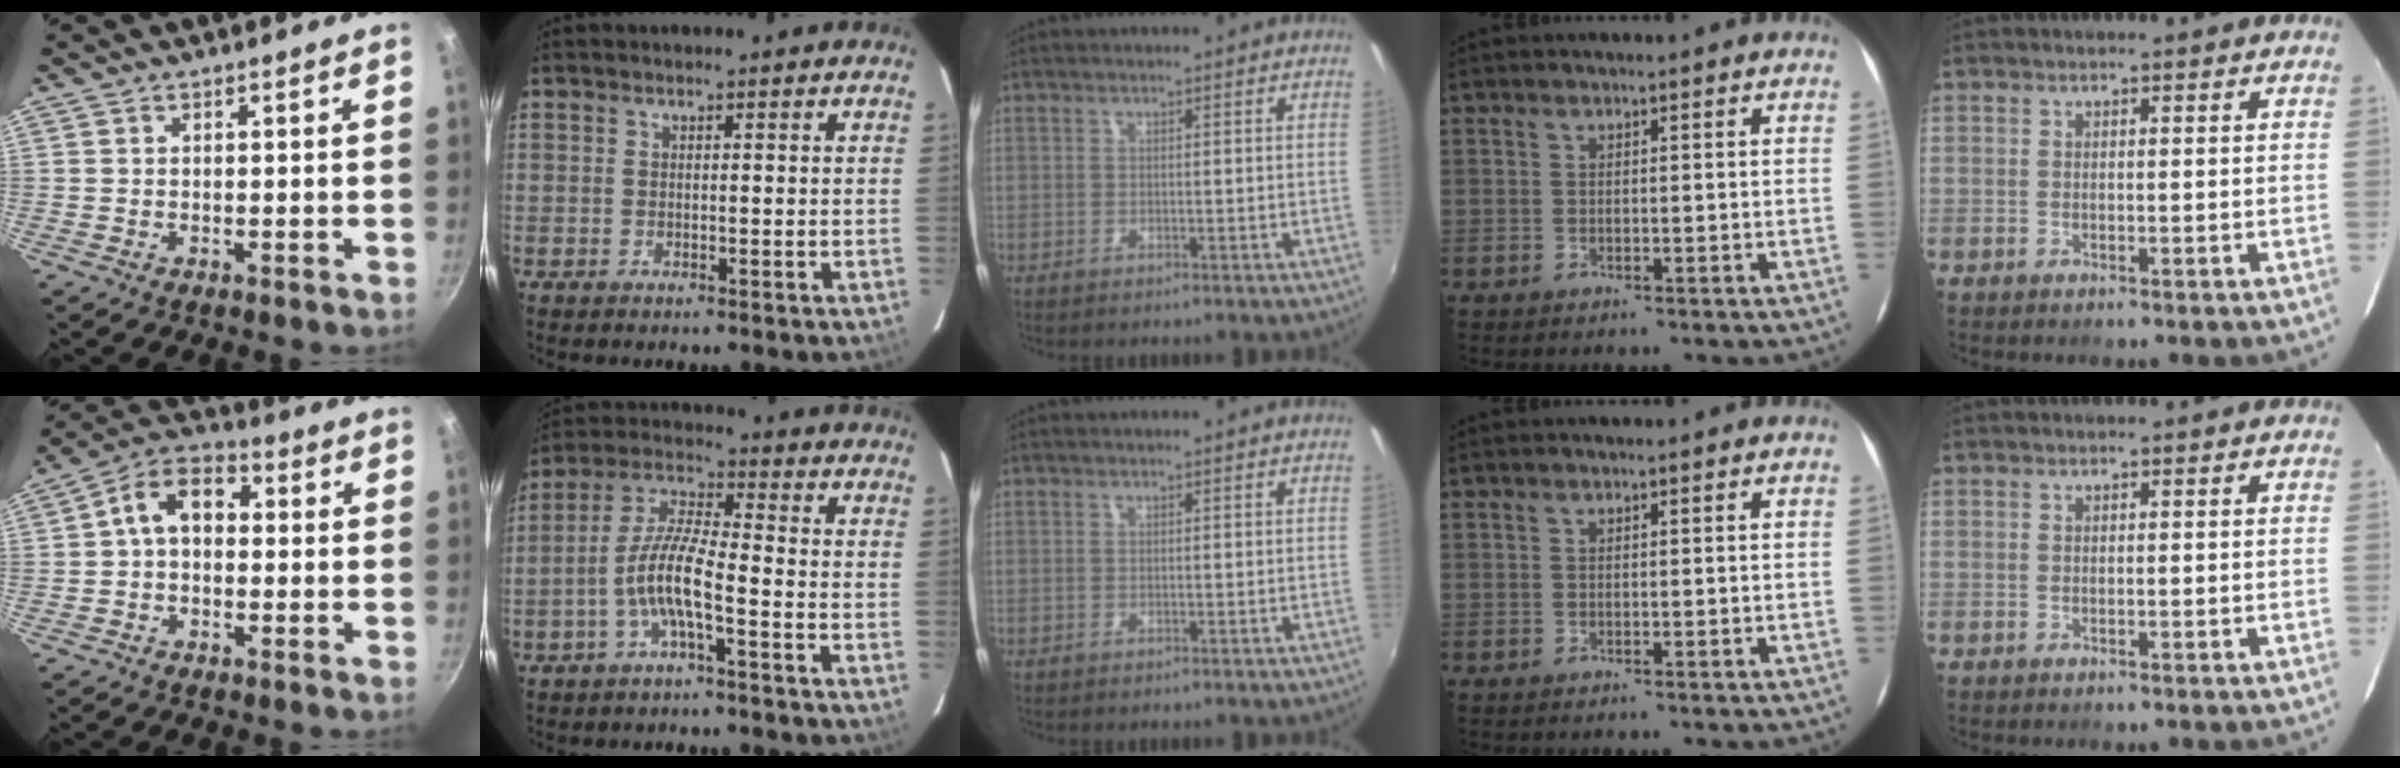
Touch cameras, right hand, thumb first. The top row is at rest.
{"thumb": {"total": 9.6, "force": [0.7, 6.7, 6.8], "torque": [-0.089, 0.032, -0.009]}, "index": {"total": 8.0, "force": [-3.3, 0.9, 7.2], "torque": [-0.162, 0.012, -0.066]}}